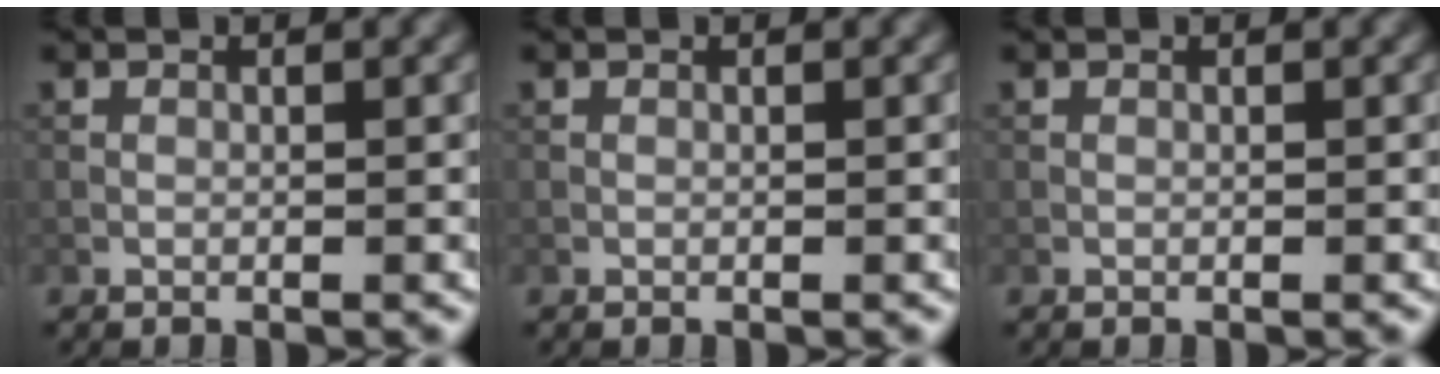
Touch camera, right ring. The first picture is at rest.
{"total": 0.0}
{"total": 0.0}